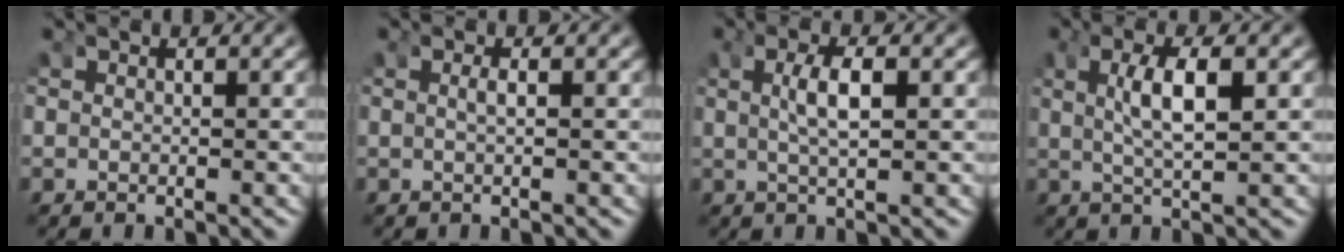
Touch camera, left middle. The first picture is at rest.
{"total": 0.8, "force": [-0.4, -0.3, 0.6], "torque": [-0.018, -0.010, -0.001]}
{"total": 2.2, "force": [0.0, 0.0, 2.2], "torque": [-0.046, -0.010, 0.009]}
{"total": 3.0, "force": [0.2, 0.2, 3.0], "torque": [-0.060, -0.010, 0.012]}